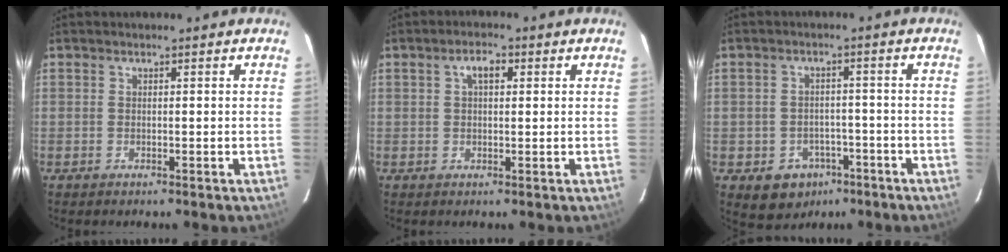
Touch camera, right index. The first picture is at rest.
{"total": 3.0, "force": [0.9, 1.5, 2.3], "torque": [-0.041, 0.011, 0.016]}
{"total": 7.4, "force": [-4.1, 5.8, 2.1], "torque": [-0.048, 0.017, -0.037]}